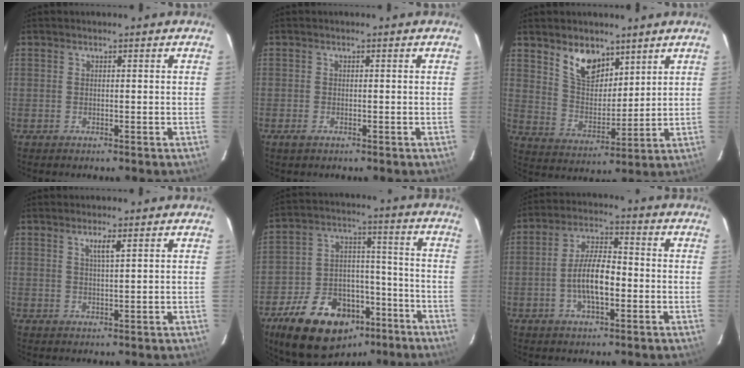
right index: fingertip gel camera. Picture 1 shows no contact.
{"total": 1.4, "force": [-0.9, 0.7, 0.8], "torque": [-0.014, -0.002, -0.018]}
{"total": 9.7, "force": [6.5, 5.2, 4.9], "torque": [-0.083, 0.006, 0.128]}
{"total": 2.3, "force": [1.3, 0.0, 1.9], "torque": [-0.032, 0.001, 0.023]}
{"total": 20.7, "force": [-12.9, 12.4, 10.4], "torque": [-0.215, 0.034, -0.187]}
{"total": 8.6, "force": [-2.0, 3.3, 7.6], "torque": [-0.149, 0.007, -0.034]}